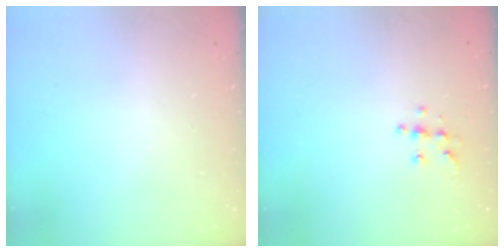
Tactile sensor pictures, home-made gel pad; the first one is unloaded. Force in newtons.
{"total": 5.9, "press": 5.9, "slide": 0.2}